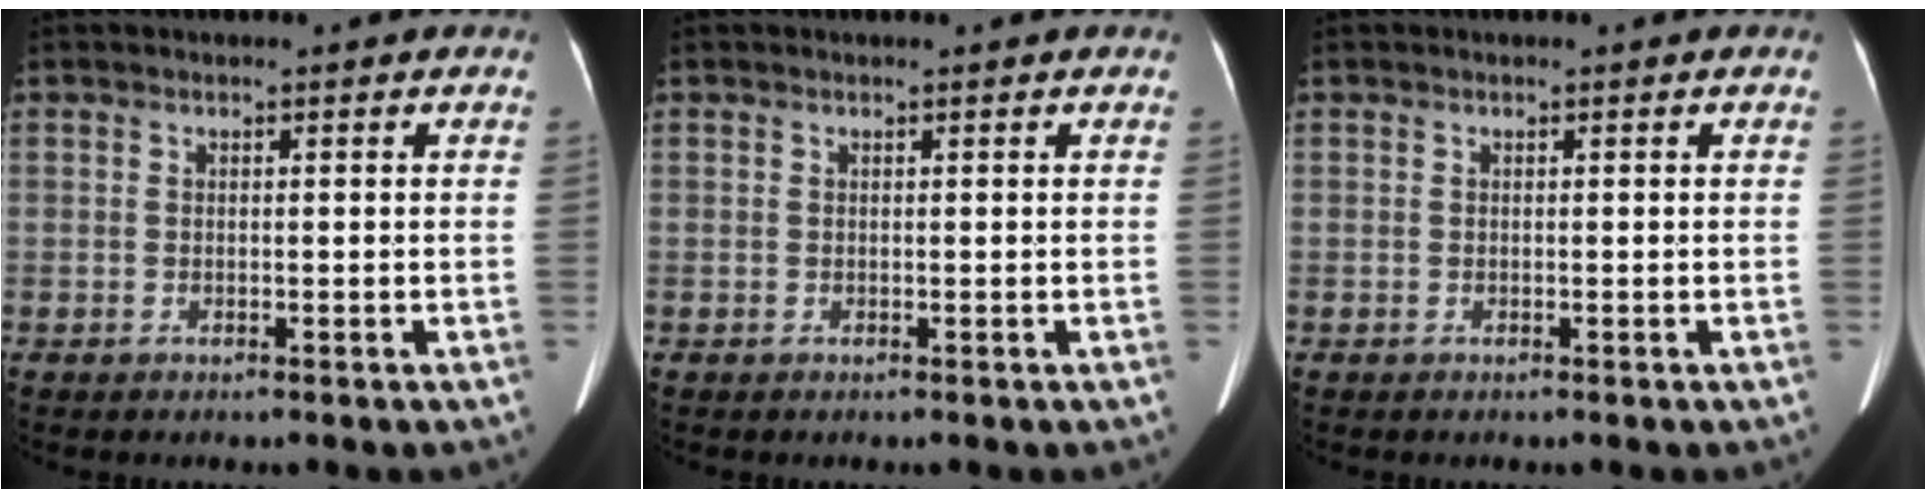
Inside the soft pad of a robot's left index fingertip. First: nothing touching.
{"total": 0.0}
{"total": 0.0}